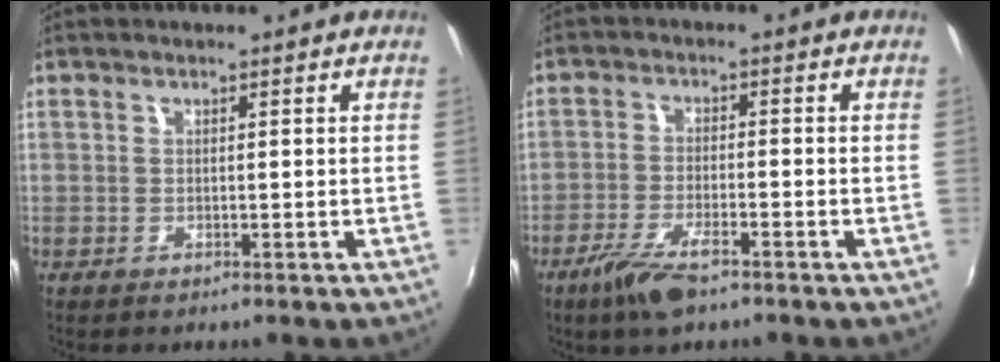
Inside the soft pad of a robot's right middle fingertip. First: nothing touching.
{"total": 7.1, "force": [-4.8, 1.8, 4.9], "torque": [-0.117, -0.013, -0.092]}